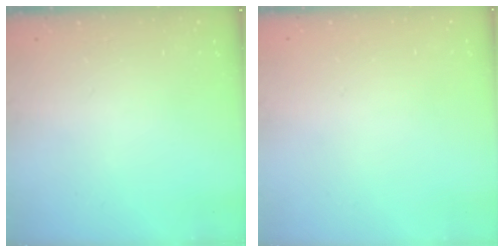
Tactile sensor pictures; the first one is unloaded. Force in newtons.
{"total": 0.0}